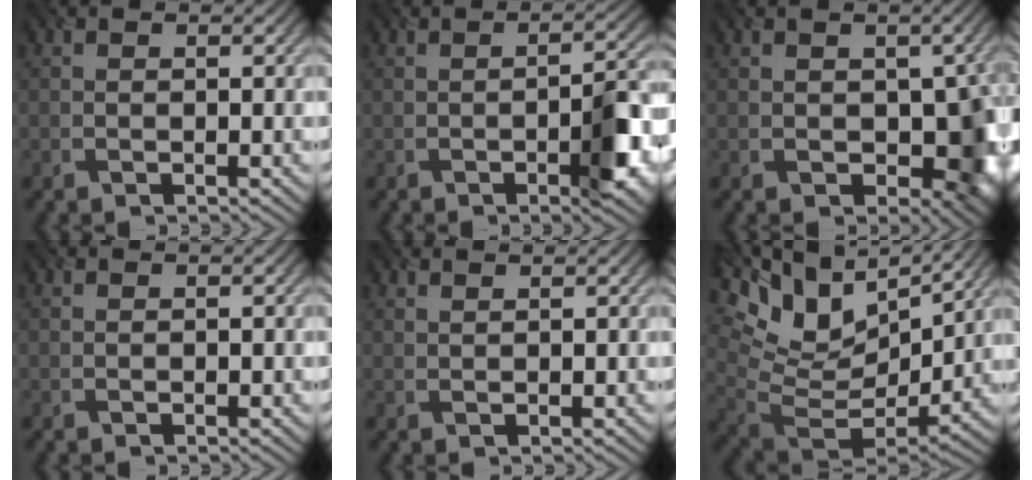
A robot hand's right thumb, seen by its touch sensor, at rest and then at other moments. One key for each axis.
{"total": 6.2, "fx": -1.7, "fy": 1.7, "fz": 5.7, "tx": -0.083, "ty": -0.001, "tz": -0.026}
{"total": 7.8, "fx": -0.5, "fy": 5.1, "fz": 5.9, "tx": -0.085, "ty": -0.021, "tz": 0.002}
{"total": 0.0}
{"total": 1.3, "fx": 1.2, "fy": 0.1, "fz": 0.5, "tx": -0.015, "ty": -0.001, "tz": 0.021}
{"total": 15.5, "fx": 8.0, "fy": 8.3, "fz": 10.4, "tx": -0.221, "ty": 0.017, "tz": 0.145}